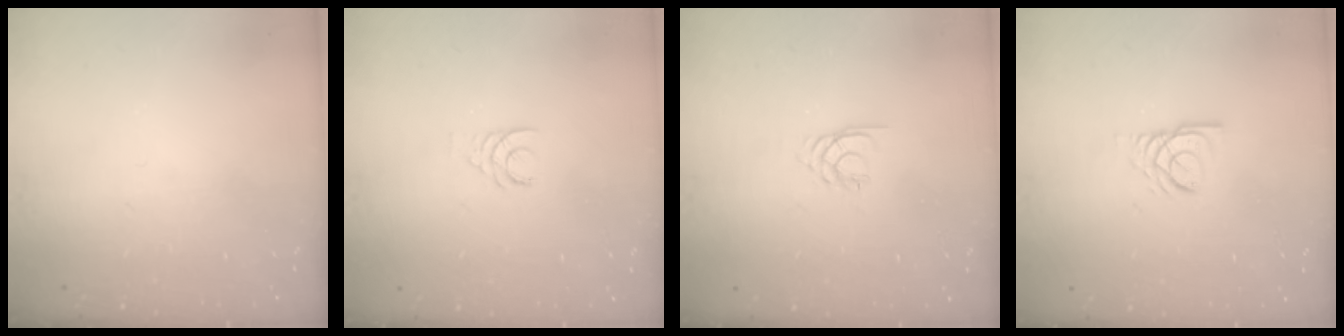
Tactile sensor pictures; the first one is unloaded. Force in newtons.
{"total": 2.4, "press": 2.4, "slide": 0.2}
{"total": 1.9, "press": 1.9, "slide": 0.2}
{"total": 3.0, "press": 2.9, "slide": 0.3}